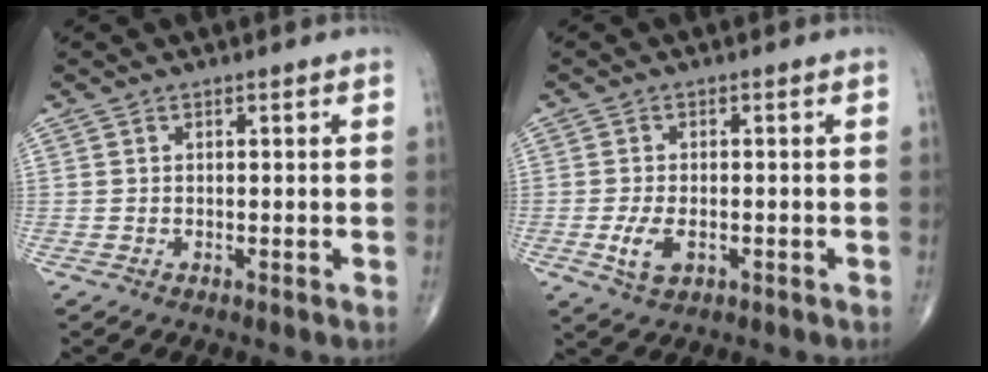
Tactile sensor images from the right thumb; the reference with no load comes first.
{"total": 4.6, "force": [-1.3, 2.5, 3.7], "torque": [-0.076, -0.003, -0.019]}